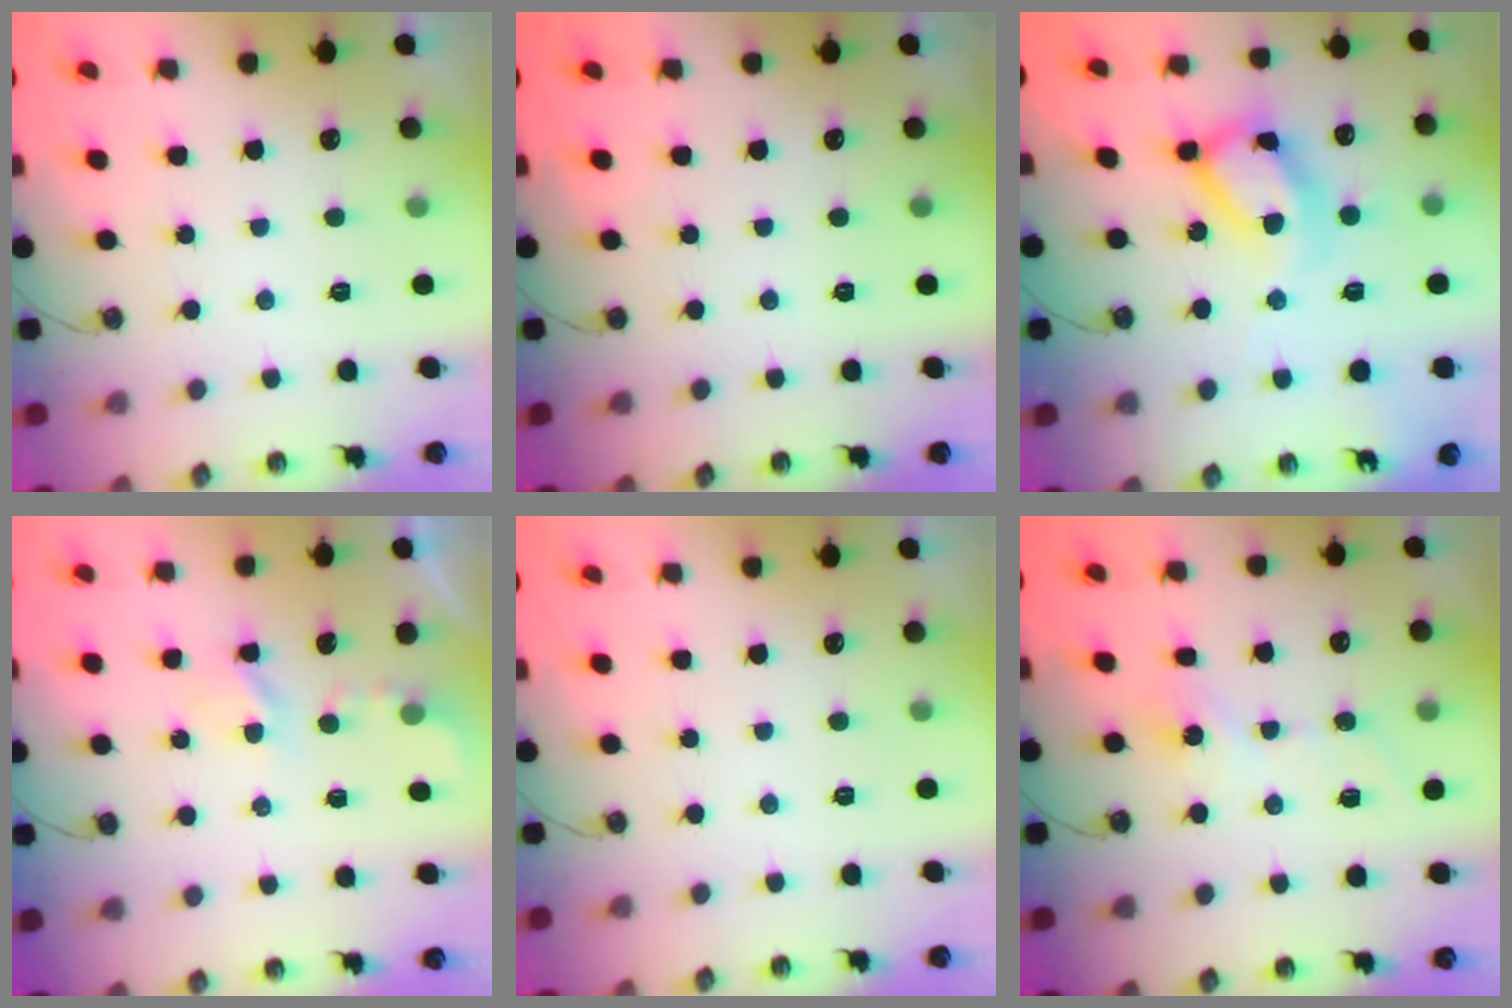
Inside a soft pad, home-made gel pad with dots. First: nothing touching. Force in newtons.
{"total": 0.0}
{"total": 18.5, "press": 18.4, "slide": 1.6}
{"total": 2.7, "press": 2.7, "slide": 0.5}
{"total": 0.0}
{"total": 5.3, "press": 5.3, "slide": 0.5}